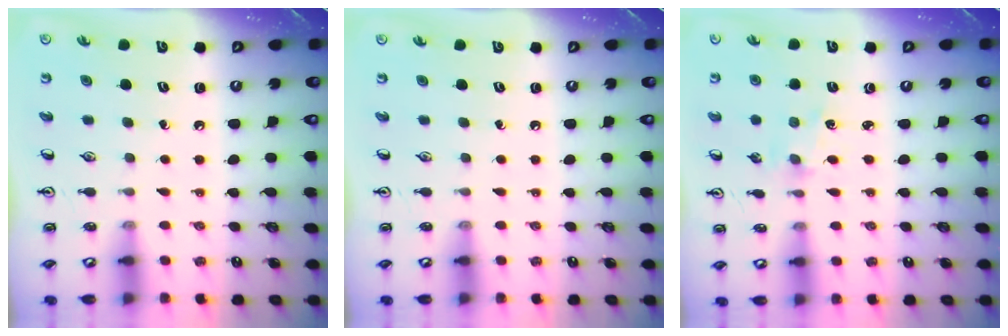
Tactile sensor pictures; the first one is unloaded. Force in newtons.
{"total": 0.0}
{"total": 1.4, "press": 1.4, "slide": 0.3}